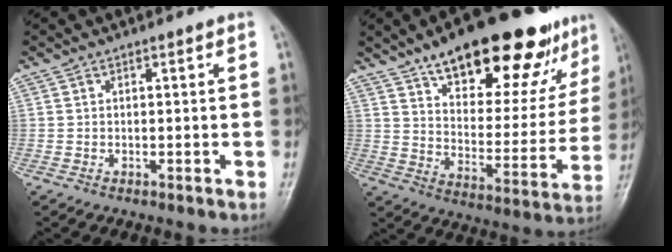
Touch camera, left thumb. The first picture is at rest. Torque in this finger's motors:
{"motor_torque": [0.92, 0.82, 1.56, -1.21, 0.20]}